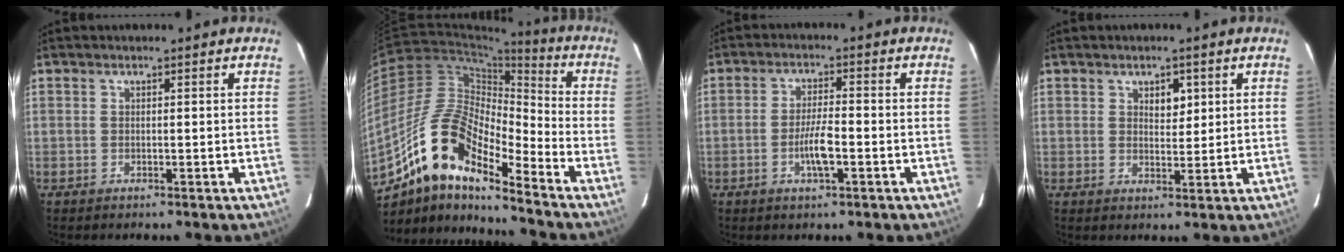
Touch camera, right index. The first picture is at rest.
{"total": 14.0, "force": [-9.3, 3.9, 9.7], "torque": [-0.187, 0.030, -0.164]}
{"total": 7.0, "force": [-2.4, 1.1, 6.5], "torque": [-0.125, 0.001, -0.043]}
{"total": 3.1, "force": [1.5, 1.7, 2.2], "torque": [-0.031, 0.000, 0.024]}